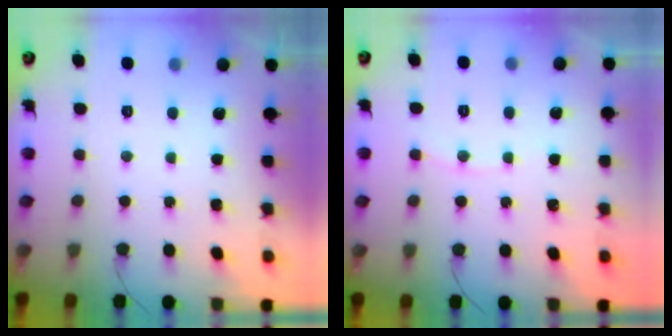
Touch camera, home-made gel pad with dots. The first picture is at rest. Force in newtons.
{"total": 3.9, "press": 3.9, "slide": 0.5}